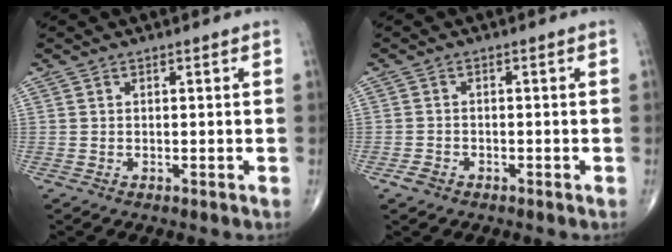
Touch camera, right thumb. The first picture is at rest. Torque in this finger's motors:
{"motor_torque": [1.27, 0.51, -0.11, -0.26, 0.02]}